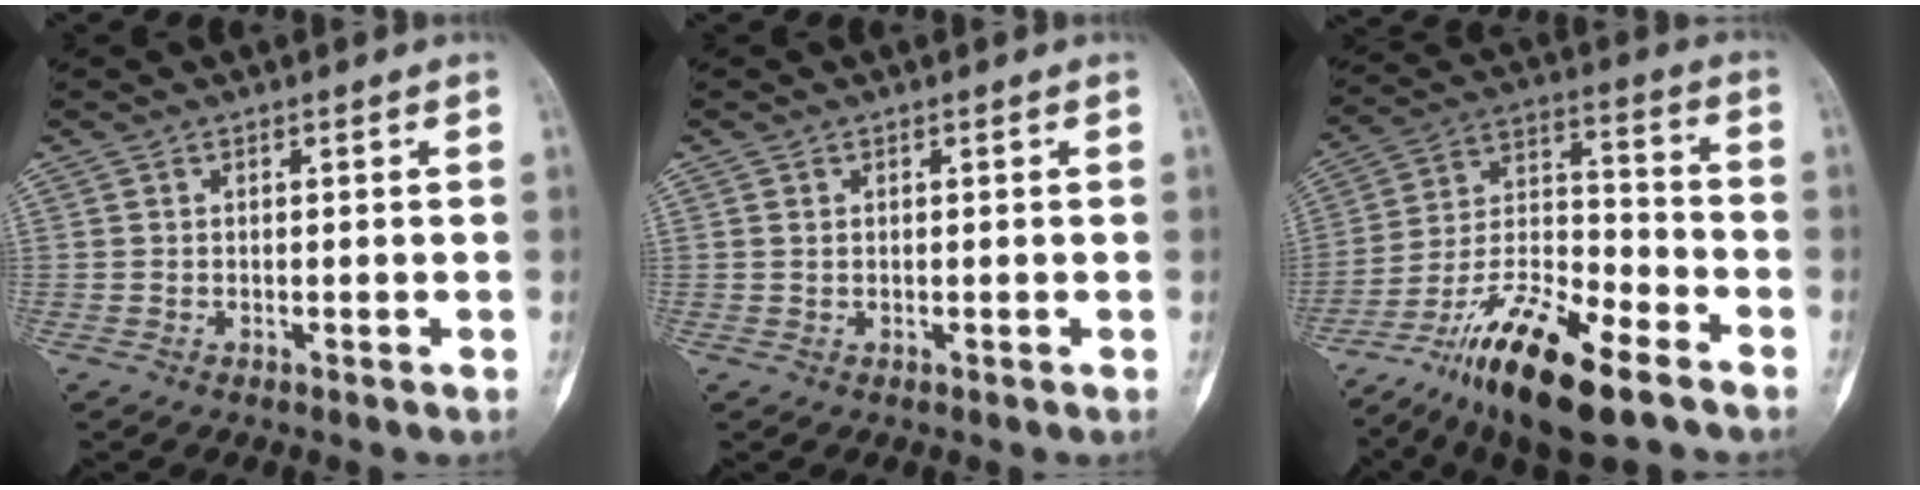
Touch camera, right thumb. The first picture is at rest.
{"total": 0.8, "force": [0.3, 0.5, 0.5], "torque": [-0.010, 0.001, 0.007]}
{"total": 19.2, "force": [-12.7, 5.7, 13.3], "torque": [-0.244, 0.072, -0.227]}